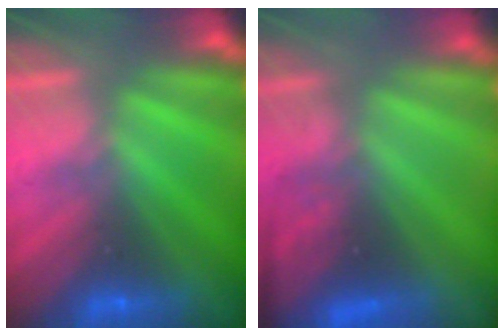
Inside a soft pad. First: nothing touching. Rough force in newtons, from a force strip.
{"total": 3.2}